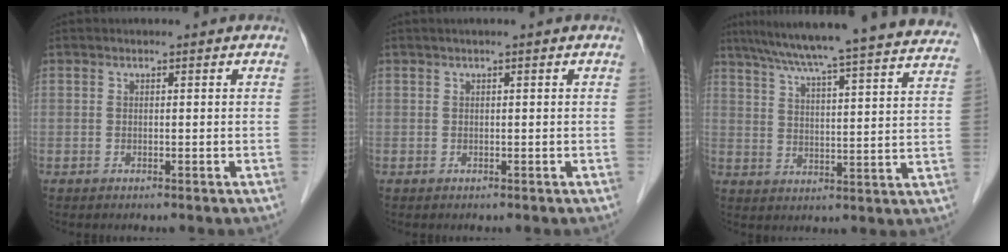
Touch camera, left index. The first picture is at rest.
{"total": 0.0}
{"total": 30.2, "force": [27.4, 1.0, 12.7], "torque": [-0.203, -0.041, 0.341]}